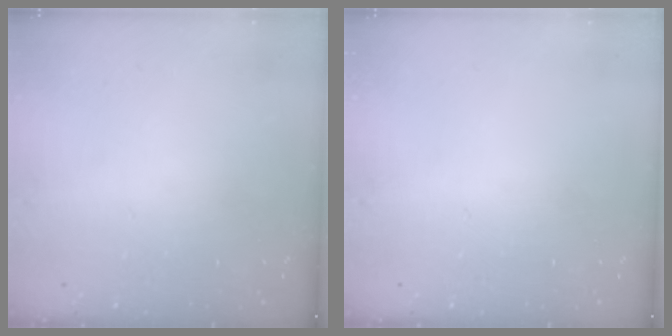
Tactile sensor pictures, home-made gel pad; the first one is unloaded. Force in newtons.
{"total": 0.0}